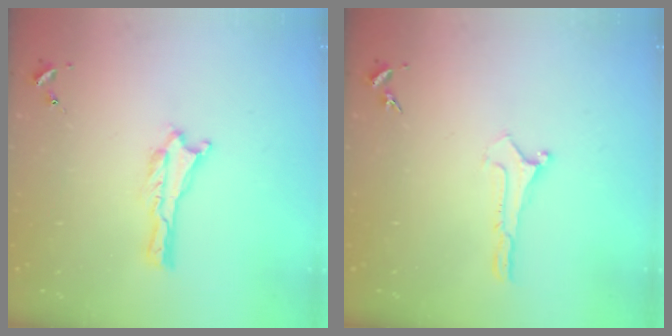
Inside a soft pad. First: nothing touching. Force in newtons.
{"total": 0.0}